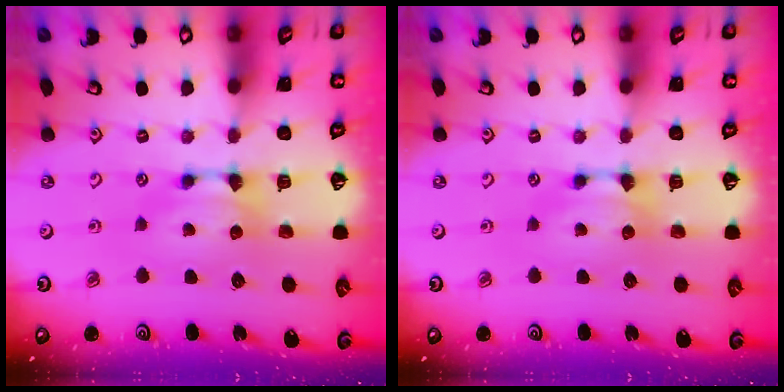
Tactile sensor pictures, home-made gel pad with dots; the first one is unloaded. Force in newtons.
{"total": 0.0}